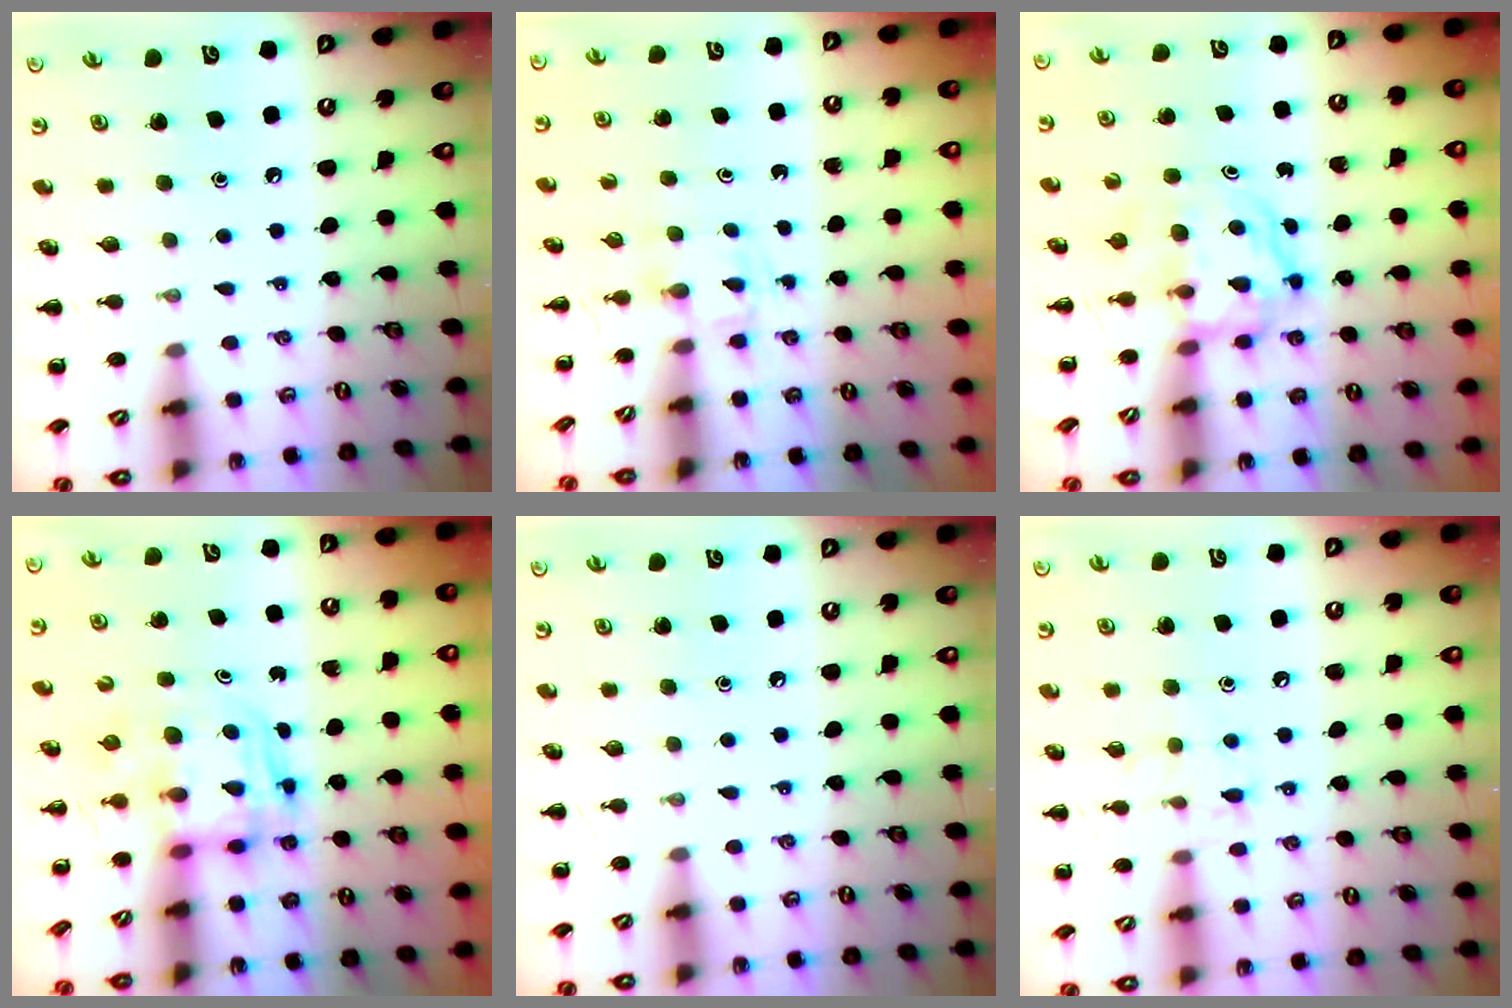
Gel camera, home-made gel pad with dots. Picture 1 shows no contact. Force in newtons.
{"total": 2.2, "press": 1.9, "slide": 1.1}
{"total": 3.8, "press": 3.7, "slide": 0.5}
{"total": 2.7, "press": 2.7, "slide": 0.2}
{"total": 0.0}
{"total": 7.1, "press": 7.0, "slide": 1.0}